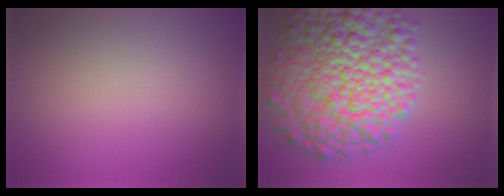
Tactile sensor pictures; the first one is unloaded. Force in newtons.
{"total": 11.6, "press": 11.6, "slide": 0.4}